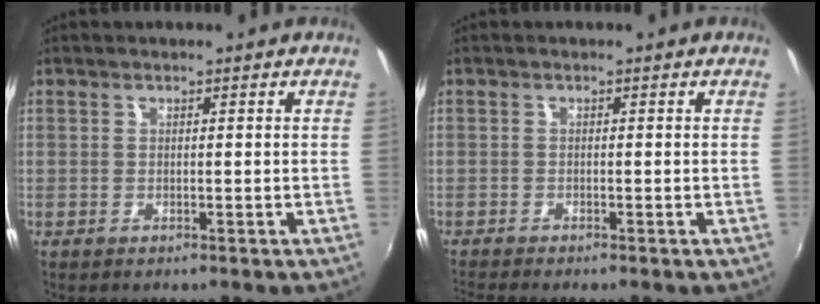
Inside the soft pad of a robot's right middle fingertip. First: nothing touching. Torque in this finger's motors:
{"motor_torque": [0.49, -0.64, 0.02, 0.01]}